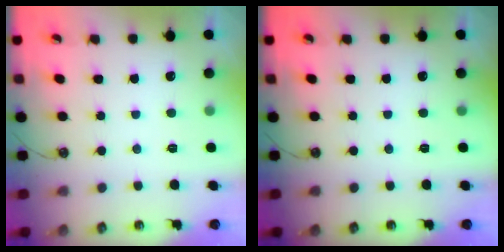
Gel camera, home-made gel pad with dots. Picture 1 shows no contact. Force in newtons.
{"total": 0.0}